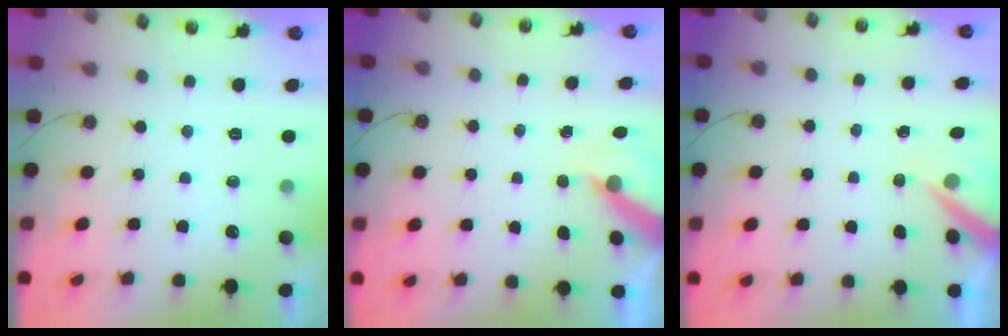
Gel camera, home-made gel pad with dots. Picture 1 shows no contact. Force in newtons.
{"total": 5.6, "press": 5.5, "slide": 0.5}
{"total": 5.3, "press": 5.3, "slide": 0.5}